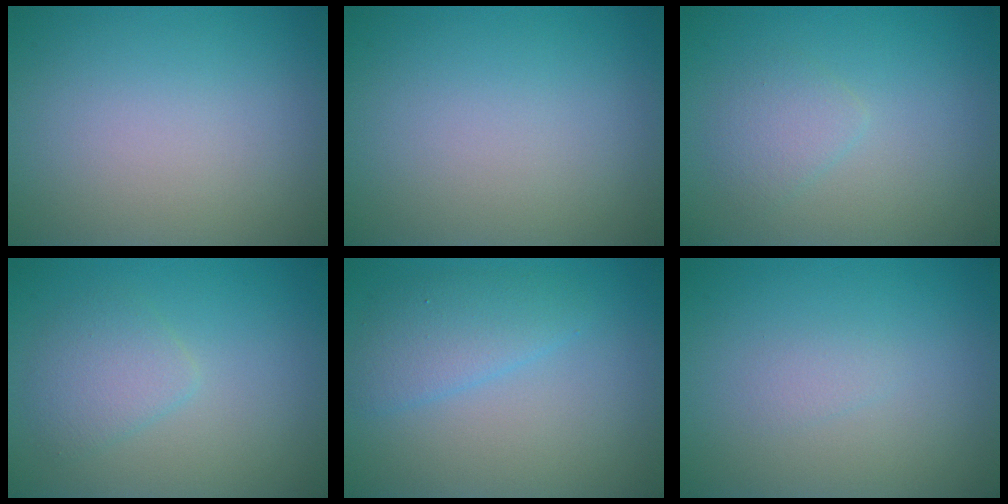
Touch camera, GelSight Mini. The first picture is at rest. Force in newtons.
{"total": 0.0}
{"total": 1.7, "press": 1.7, "slide": 0.1}
{"total": 2.3, "press": 2.3, "slide": 0.0}
{"total": 2.8, "press": 2.8, "slide": 0.2}
{"total": 0.8, "press": 0.8, "slide": 0.1}